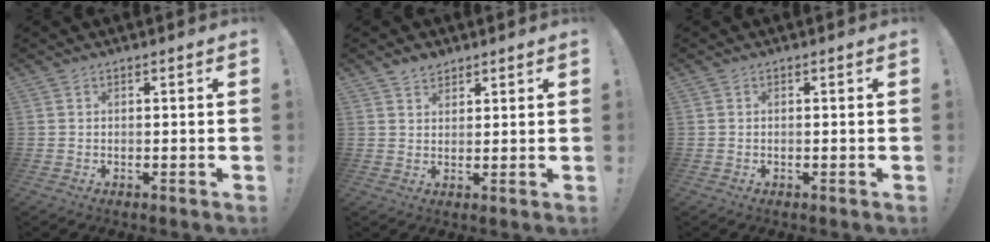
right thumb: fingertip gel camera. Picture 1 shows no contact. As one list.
[{"total": 3.5, "force": [2.9, 2.0, 0.6], "torque": [-0.001, -0.019, 0.051]}, {"total": 0.0}]